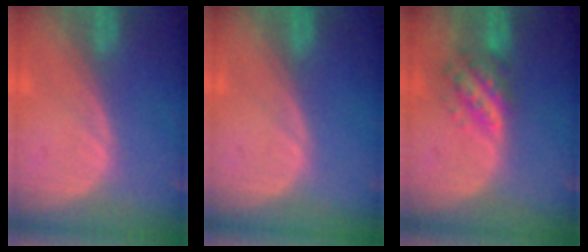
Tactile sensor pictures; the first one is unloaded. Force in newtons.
{"total": 0.0}
{"total": 5.7, "press": 5.3, "slide": 2.3}